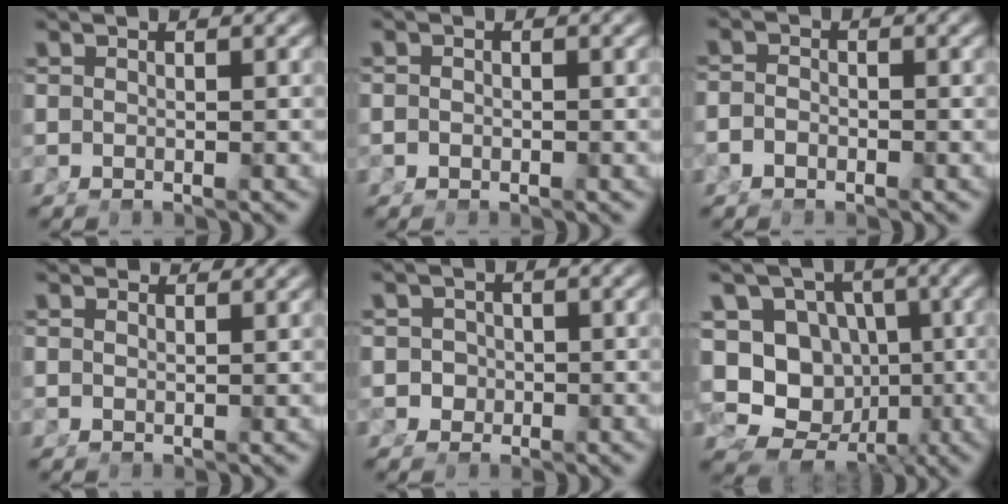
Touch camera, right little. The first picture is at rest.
{"total": 0.6, "force": [-0.5, 0.0, 0.2], "torque": [-0.005, -0.007, -0.006]}
{"total": 1.6, "force": [-1.3, 0.7, 0.6], "torque": [-0.013, -0.011, -0.020]}
{"total": 2.3, "force": [2.2, -0.5, 0.5], "torque": [0.006, 0.000, 0.038]}
{"total": 2.2, "force": [-0.6, 2.1, 0.6], "torque": [-0.019, -0.013, -0.004]}
{"total": 16.9, "force": [-3.2, 14.8, 7.6], "torque": [-0.177, -0.082, -0.042]}